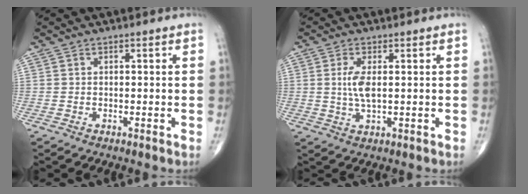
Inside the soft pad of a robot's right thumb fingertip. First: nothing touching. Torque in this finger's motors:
{"motor_torque": [-0.38, -0.14, 0.39, 0.16, 0.02]}